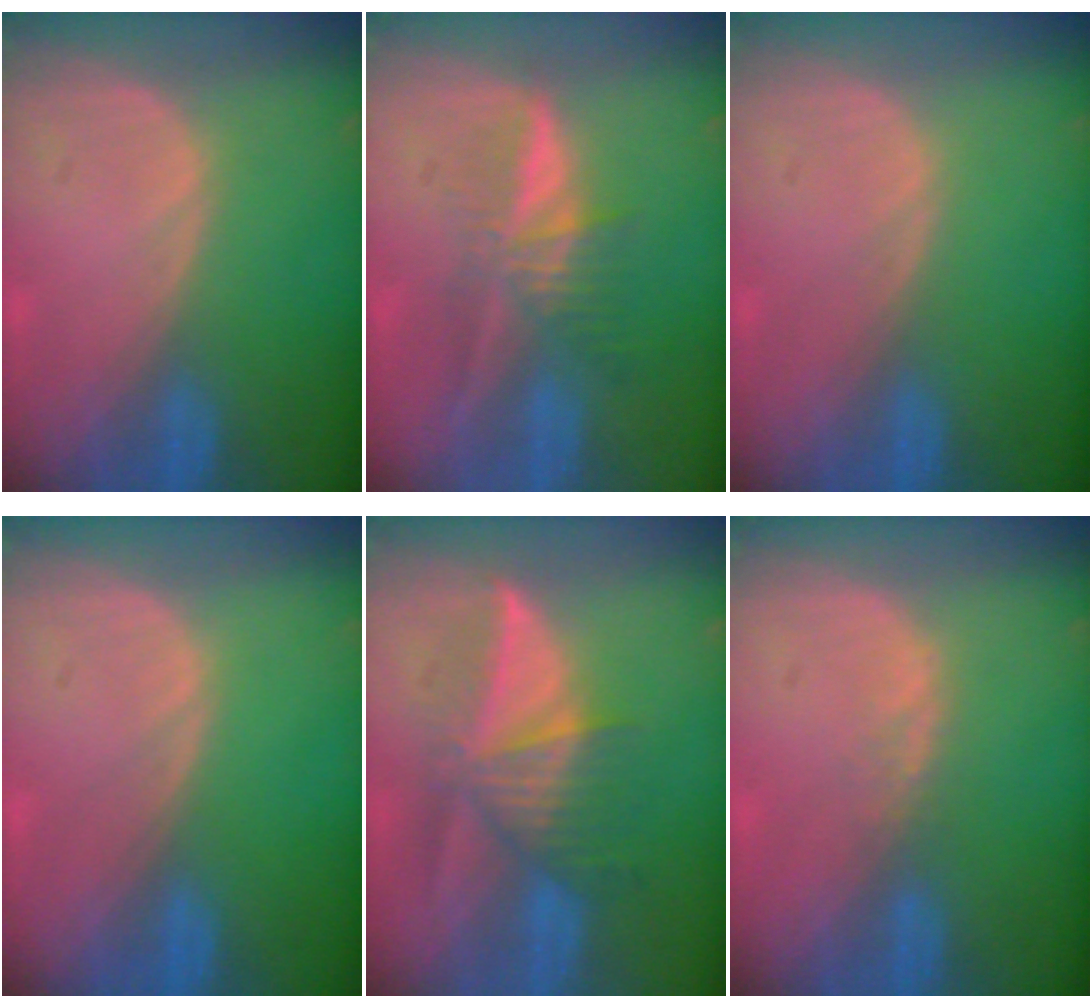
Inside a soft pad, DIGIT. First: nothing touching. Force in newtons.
{"total": 5.9, "press": 5.5, "slide": 2.2}
{"total": 0.0}
{"total": 0.0}
{"total": 7.0, "press": 7.0, "slide": 0.7}
{"total": 1.0, "press": 1.0, "slide": 0.2}